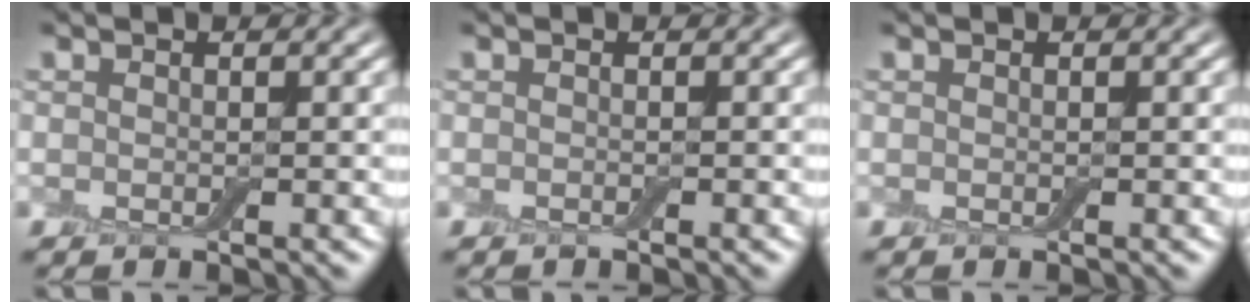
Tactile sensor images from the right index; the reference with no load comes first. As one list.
[{"total": 0.0}, {"total": 0.0}]